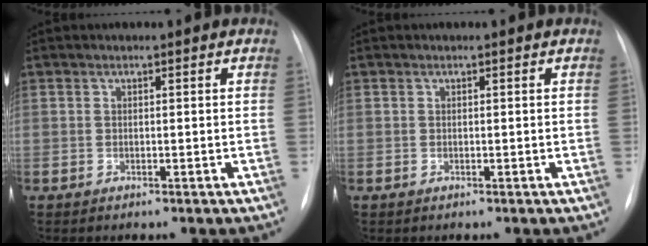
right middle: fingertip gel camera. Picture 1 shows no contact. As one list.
[{"total": 0.0}]